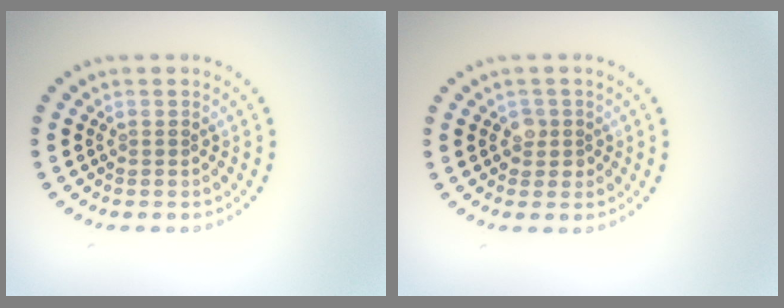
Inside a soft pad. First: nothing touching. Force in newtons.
{"total": 1.6, "press": 1.4, "slide": 0.8}